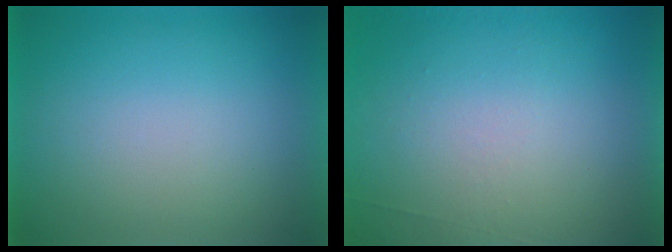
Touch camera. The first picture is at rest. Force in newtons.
{"total": 6.8}